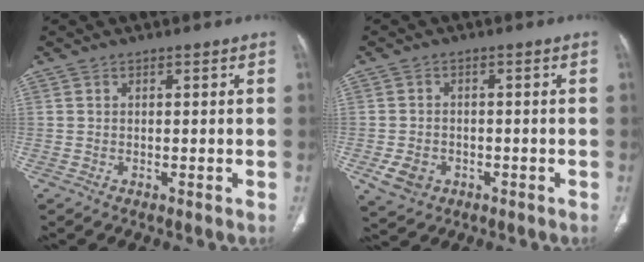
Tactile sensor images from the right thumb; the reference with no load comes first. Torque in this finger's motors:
{"motor_torque": [0.53, 0.36, 0.06, -0.38, 0.01]}